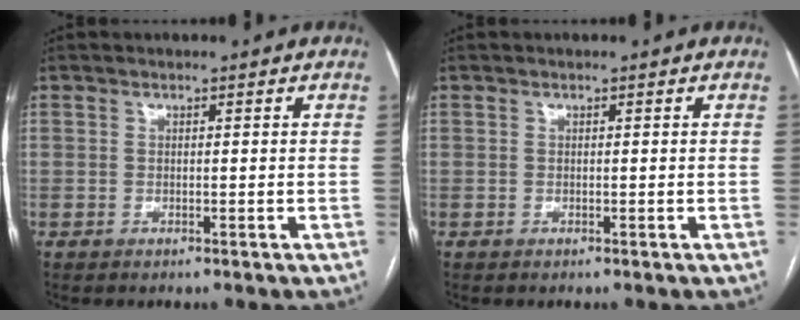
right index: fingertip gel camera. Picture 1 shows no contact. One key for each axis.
{"total": 0.0}